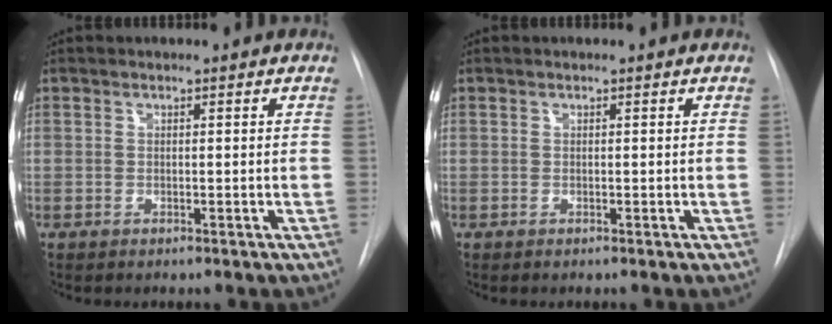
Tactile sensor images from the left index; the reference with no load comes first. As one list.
[{"total": 0.0}]